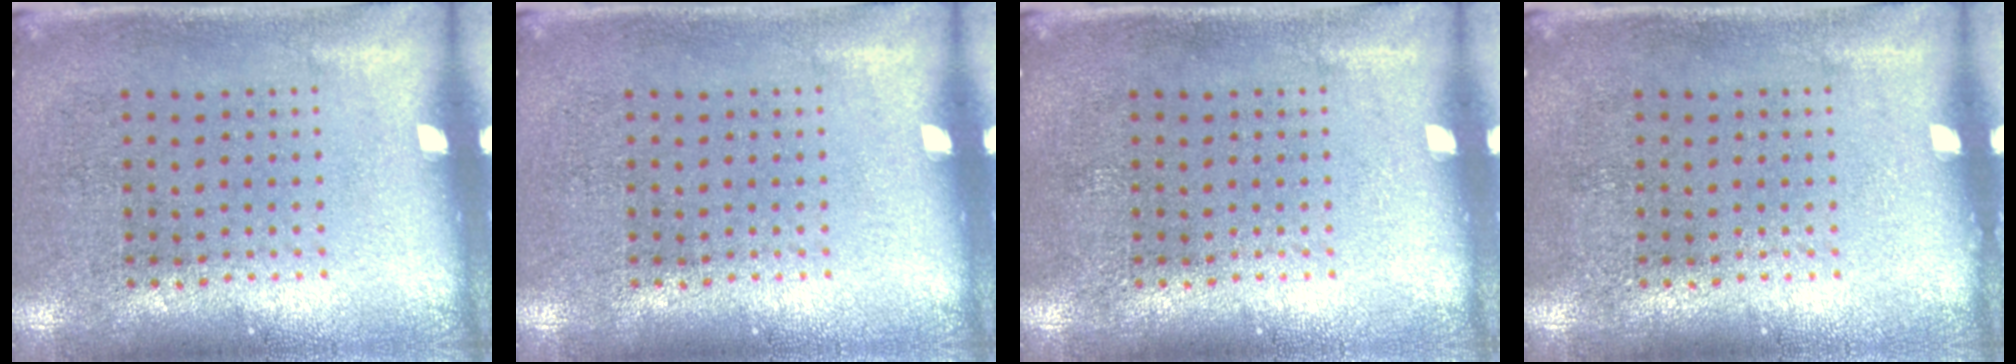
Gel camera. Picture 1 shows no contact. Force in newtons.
{"total": 0.0}
{"total": 0.0}
{"total": 0.0}